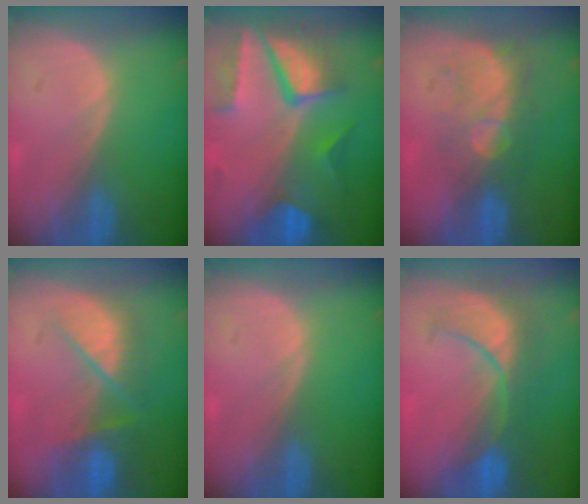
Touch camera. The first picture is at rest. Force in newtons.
{"total": 10.4, "press": 8.7, "slide": 5.7}
{"total": 8.6, "press": 7.5, "slide": 4.2}
{"total": 8.1, "press": 7.3, "slide": 3.3}
{"total": 0.0}
{"total": 8.1, "press": 8.0, "slide": 0.7}